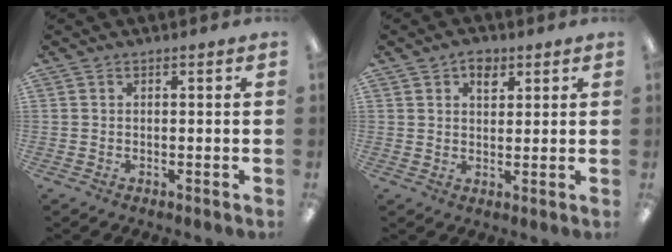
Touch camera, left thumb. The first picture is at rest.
{"total": 3.8, "force": [2.4, 2.4, 1.8], "torque": [-0.017, -0.005, 0.038]}